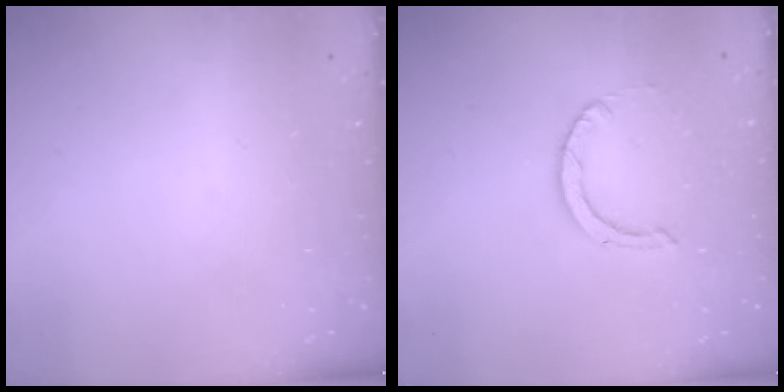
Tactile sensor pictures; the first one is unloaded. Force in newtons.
{"total": 0.9, "press": 0.9, "slide": 0.1}